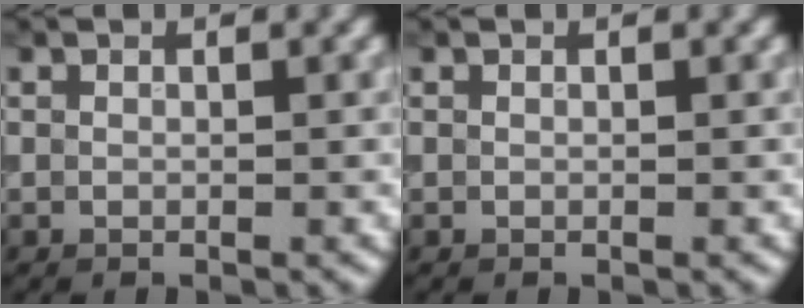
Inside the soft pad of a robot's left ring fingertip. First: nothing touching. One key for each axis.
{"total": 0.0}